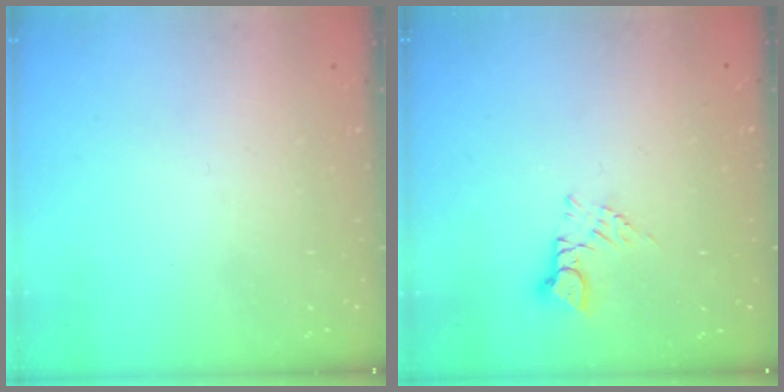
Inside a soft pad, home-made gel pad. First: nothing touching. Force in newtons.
{"total": 3.0, "press": 3.0, "slide": 0.4}